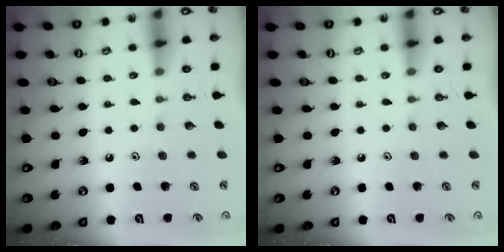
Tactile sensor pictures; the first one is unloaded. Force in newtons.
{"total": 0.0}